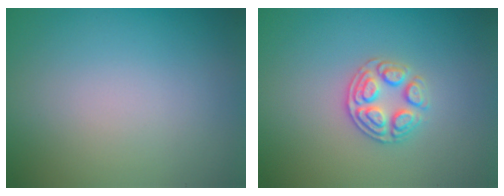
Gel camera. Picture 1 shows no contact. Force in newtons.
{"total": 2.7, "press": 2.6, "slide": 0.8}